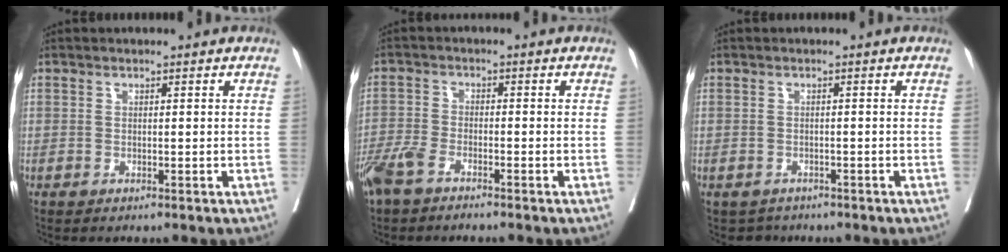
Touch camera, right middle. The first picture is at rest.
{"total": 4.9, "force": [-3.7, 1.4, 2.9], "torque": [-0.066, -0.005, -0.075]}
{"total": 2.3, "force": [-1.8, 1.5, -0.1], "torque": [-0.003, 0.002, -0.028]}